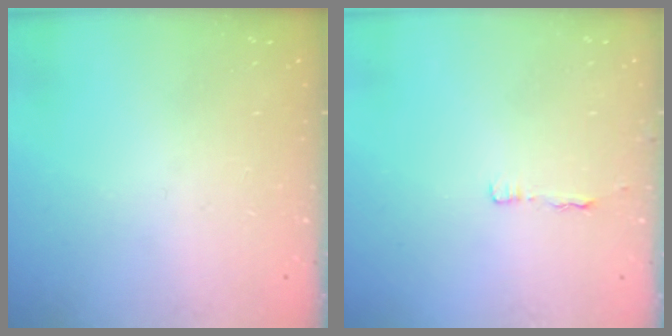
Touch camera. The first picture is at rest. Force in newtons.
{"total": 2.9, "press": 2.9, "slide": 0.4}